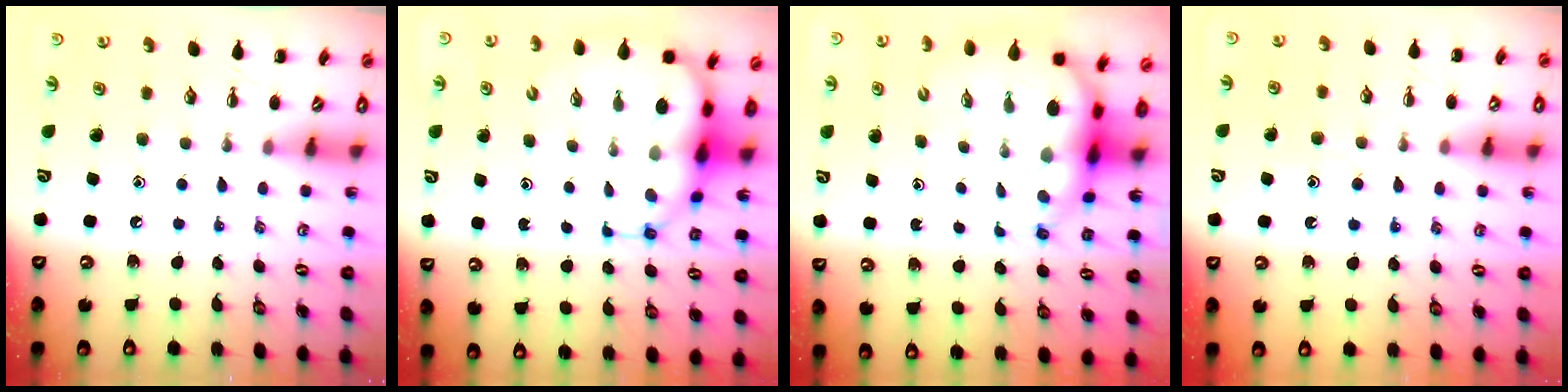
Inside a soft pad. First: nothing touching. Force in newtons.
{"total": 9.9, "press": 9.4, "slide": 2.9}
{"total": 8.8, "press": 8.5, "slide": 2.2}
{"total": 10.7, "press": 10.6, "slide": 1.4}